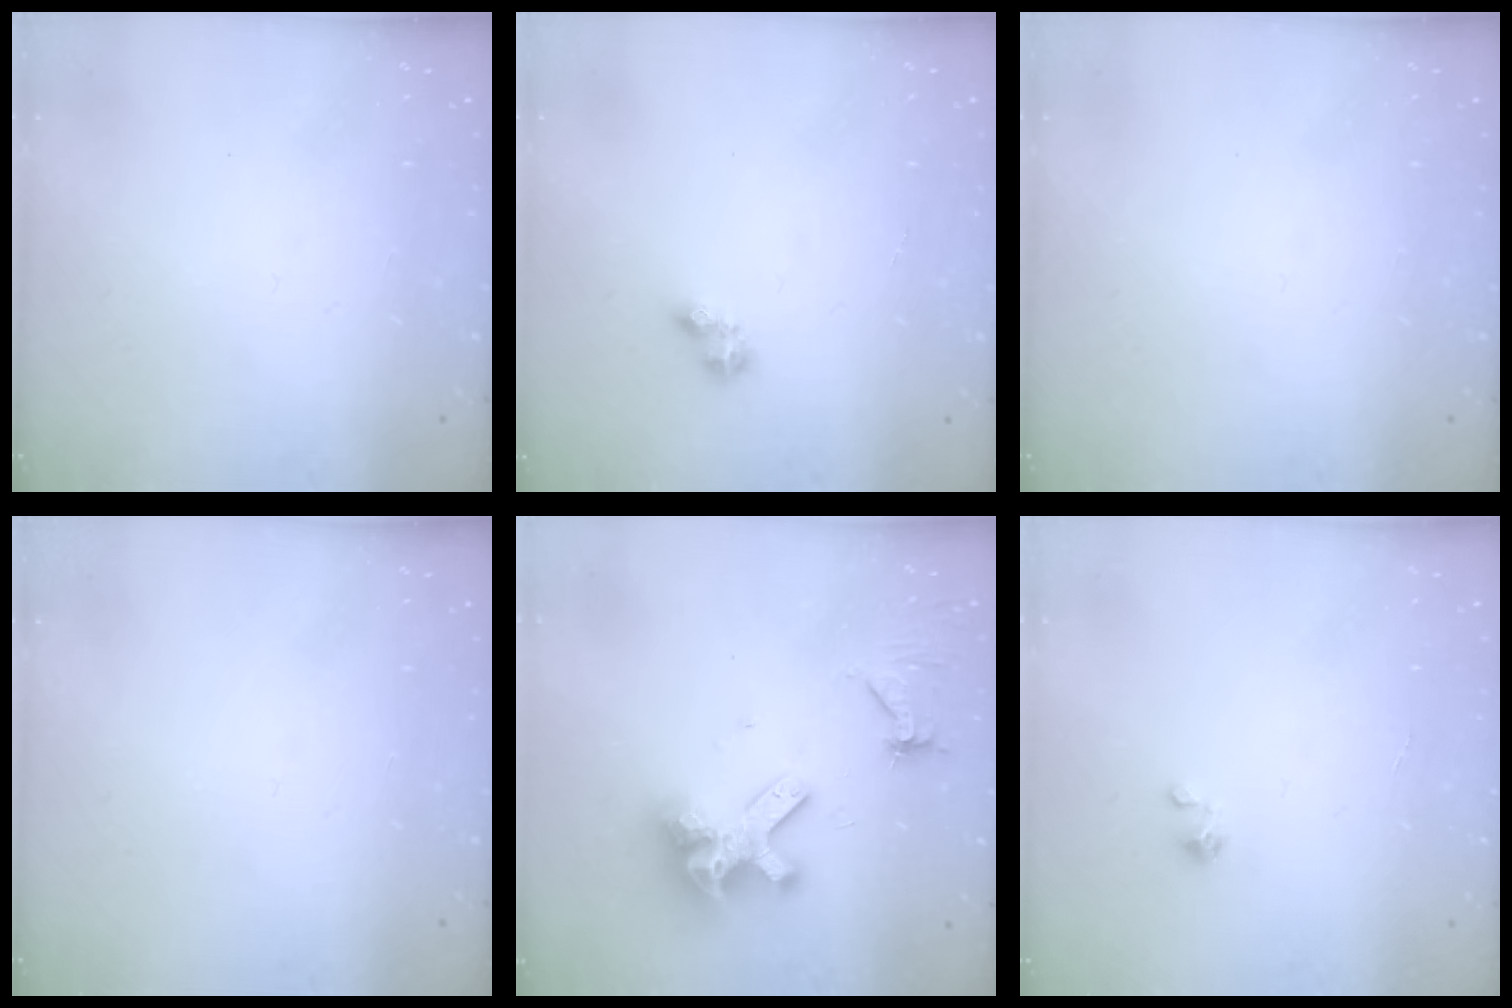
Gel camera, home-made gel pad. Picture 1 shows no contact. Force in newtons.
{"total": 2.7, "press": 2.6, "slide": 0.3}
{"total": 0.0}
{"total": 0.0}
{"total": 12.6, "press": 12.5, "slide": 1.6}
{"total": 0.9, "press": 0.9, "slide": 0.1}